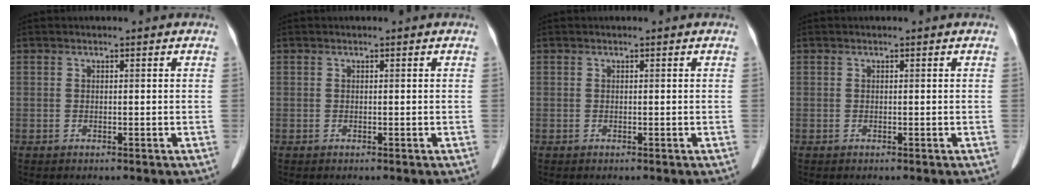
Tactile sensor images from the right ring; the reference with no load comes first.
{"total": 0.0}
{"total": 0.0}
{"total": 0.0}